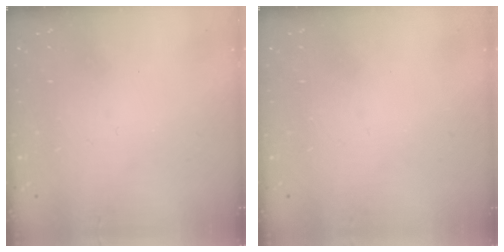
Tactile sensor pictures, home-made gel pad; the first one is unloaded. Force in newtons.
{"total": 0.0}